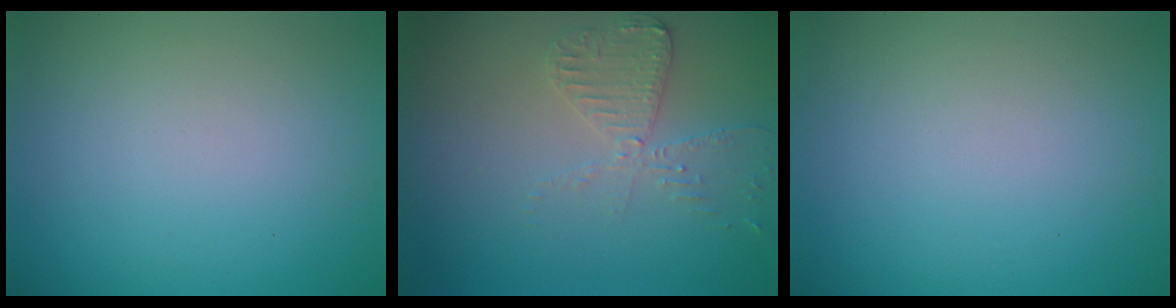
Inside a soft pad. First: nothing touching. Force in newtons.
{"total": 2.9, "press": 2.8, "slide": 0.6}
{"total": 0.0}